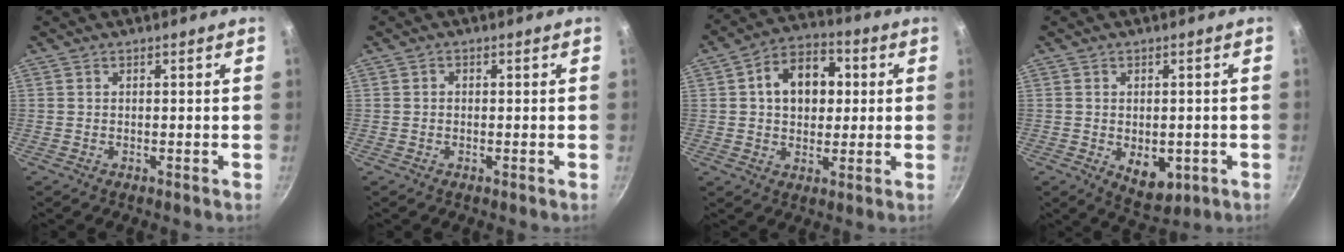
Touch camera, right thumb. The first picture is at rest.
{"total": 0.7, "force": [-0.2, 0.6, 0.3], "torque": [-0.006, 0.004, -0.003]}
{"total": 12.2, "force": [2.1, 8.9, 8.2], "torque": [-0.090, 0.015, 0.021]}
{"total": 7.1, "force": [-1.7, 4.5, 5.3], "torque": [-0.055, -0.007, -0.010]}